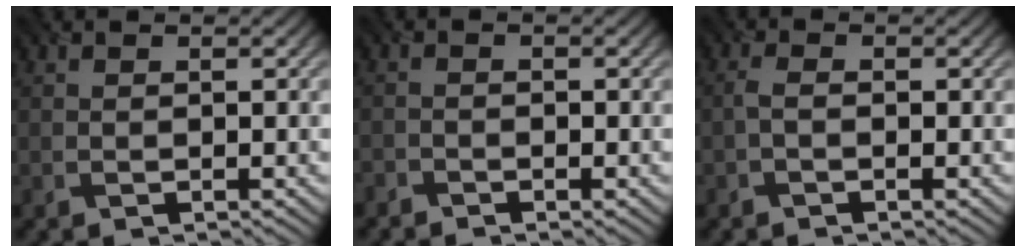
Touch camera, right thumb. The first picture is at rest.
{"total": 1.4, "force": [-1.3, 0.4, 0.2], "torque": [-0.006, -0.006, -0.031]}
{"total": 1.3, "force": [-0.4, 0.6, 1.1], "torque": [-0.027, 0.004, -0.012]}